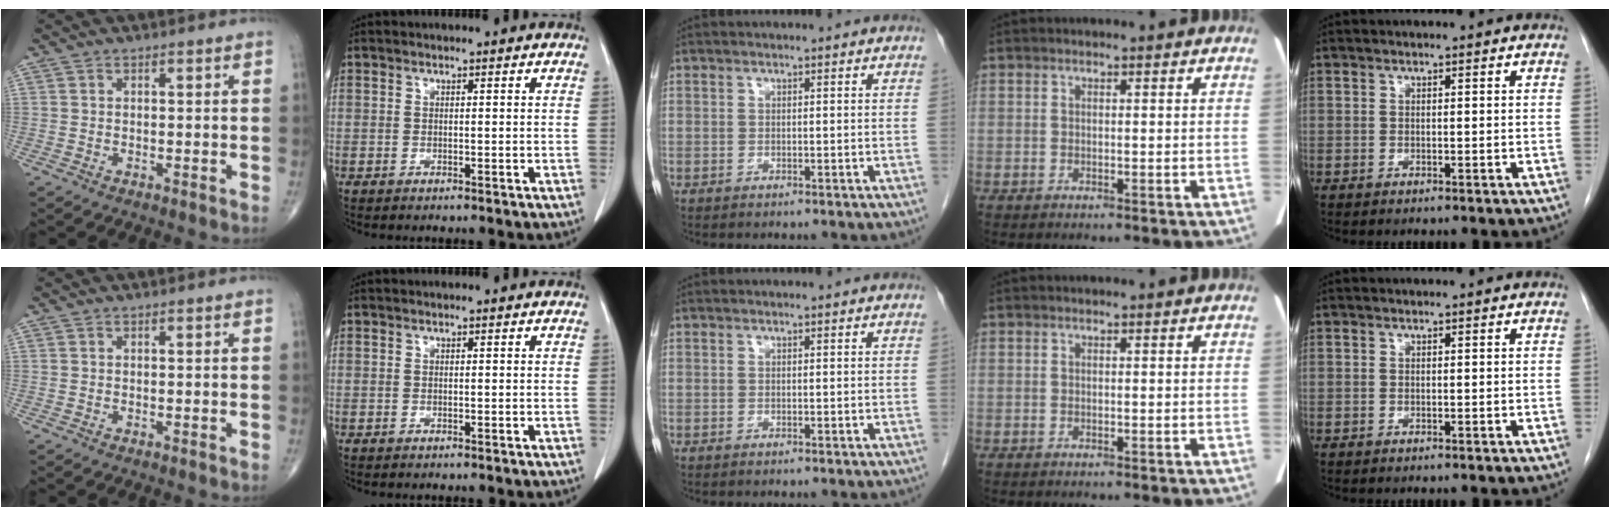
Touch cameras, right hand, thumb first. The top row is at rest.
{}